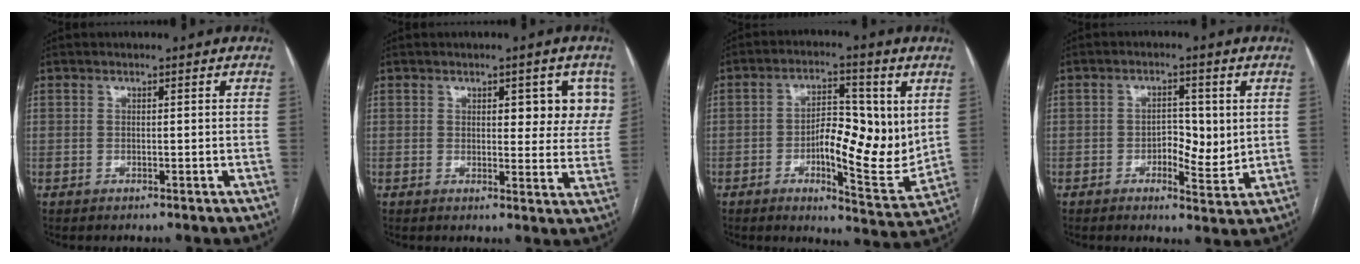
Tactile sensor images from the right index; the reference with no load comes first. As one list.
[{"total": 6.7, "force": [2.6, 3.1, 5.3], "torque": [-0.048, 0.008, 0.027]}, {"total": 11.9, "force": [0.3, 4.3, 11.1], "torque": [-0.172, 0.004, 0.008]}, {"total": 5.1, "force": [0.1, 2.6, 4.4], "torque": [-0.060, 0.000, 0.003]}]